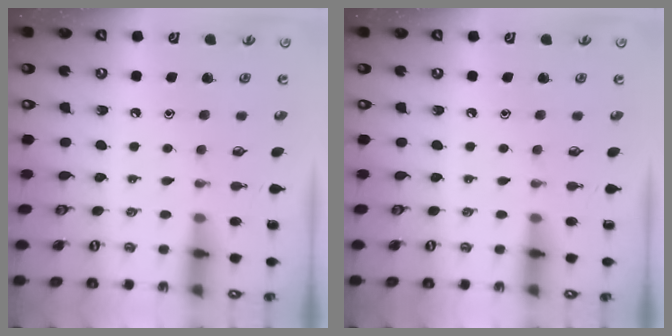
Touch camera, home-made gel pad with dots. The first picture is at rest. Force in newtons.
{"total": 0.0}